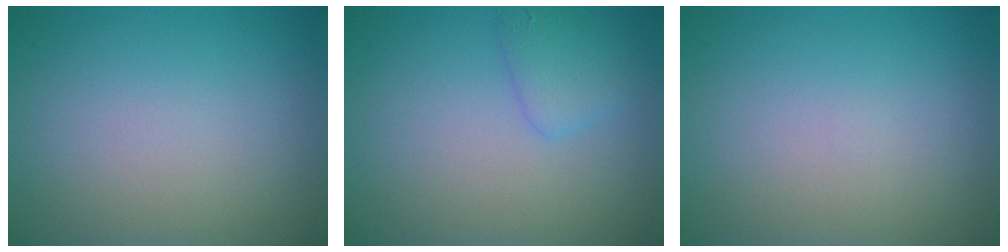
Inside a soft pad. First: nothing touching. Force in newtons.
{"total": 1.8, "press": 1.8, "slide": 0.2}
{"total": 0.0}